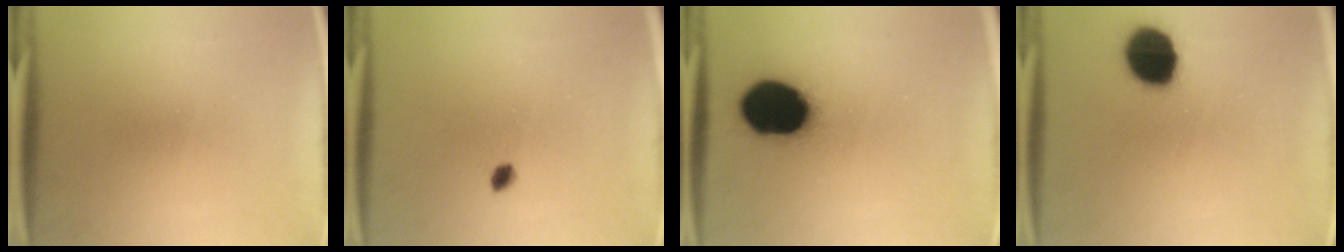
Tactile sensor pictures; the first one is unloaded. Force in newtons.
{"total": 1.5}
{"total": 20.4}
{"total": 14.4}